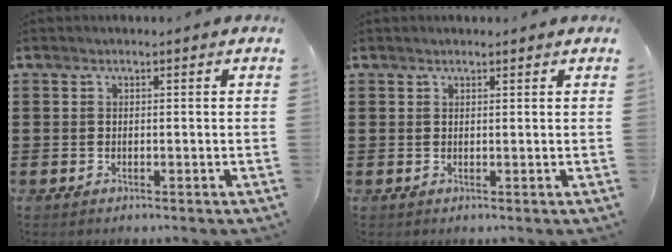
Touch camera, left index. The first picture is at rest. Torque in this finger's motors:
{"motor_torque": [2.14, 0.00, 0.00, -0.02]}